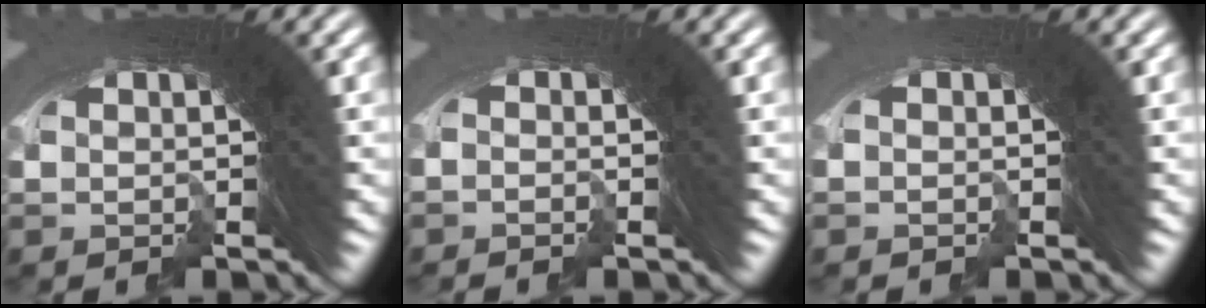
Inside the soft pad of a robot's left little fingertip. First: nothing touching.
{"total": 2.1, "force": [-0.5, -1.2, -1.5], "torque": [0.032, 0.002, -0.011]}
{"total": 2.0, "force": [-0.8, -1.0, -1.5], "torque": [0.023, -0.006, -0.011]}